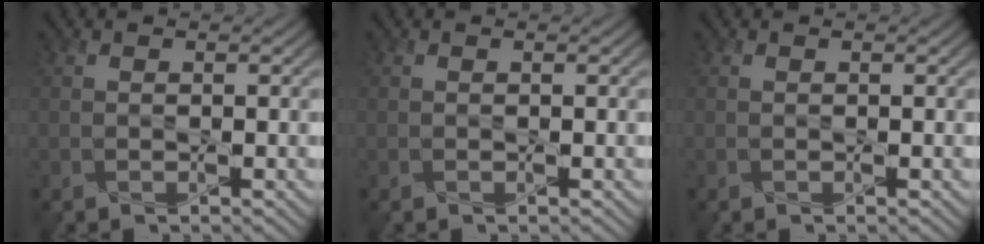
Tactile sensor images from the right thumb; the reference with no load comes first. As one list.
[{"total": 0.0}, {"total": 0.0}]